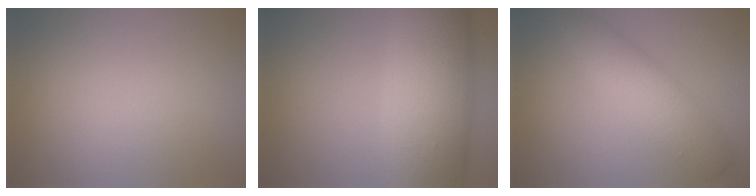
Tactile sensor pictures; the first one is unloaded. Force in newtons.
{"total": 12.5, "press": 12.5, "slide": 0.4}
{"total": 4.5, "press": 4.5, "slide": 0.1}